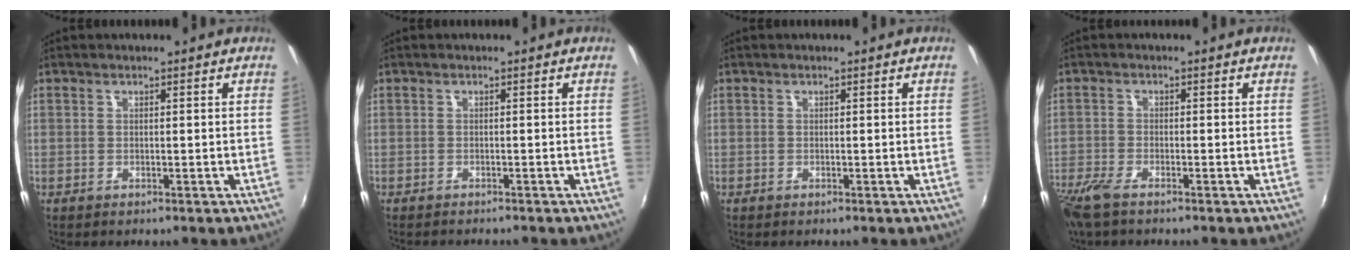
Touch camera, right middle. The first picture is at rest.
{"total": 2.2, "force": [-2.0, 0.2, 0.7], "torque": [-0.022, -0.013, -0.034]}
{"total": 0.0}
{"total": 5.6, "force": [-4.3, 1.4, 3.3], "torque": [-0.090, -0.019, -0.087]}